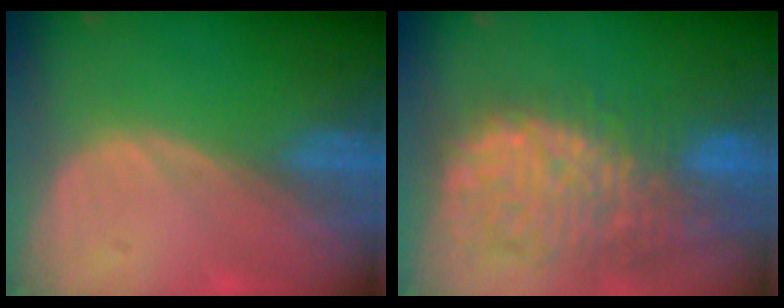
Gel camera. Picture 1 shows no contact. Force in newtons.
{"total": 12.7, "press": 11.1, "slide": 6.1}